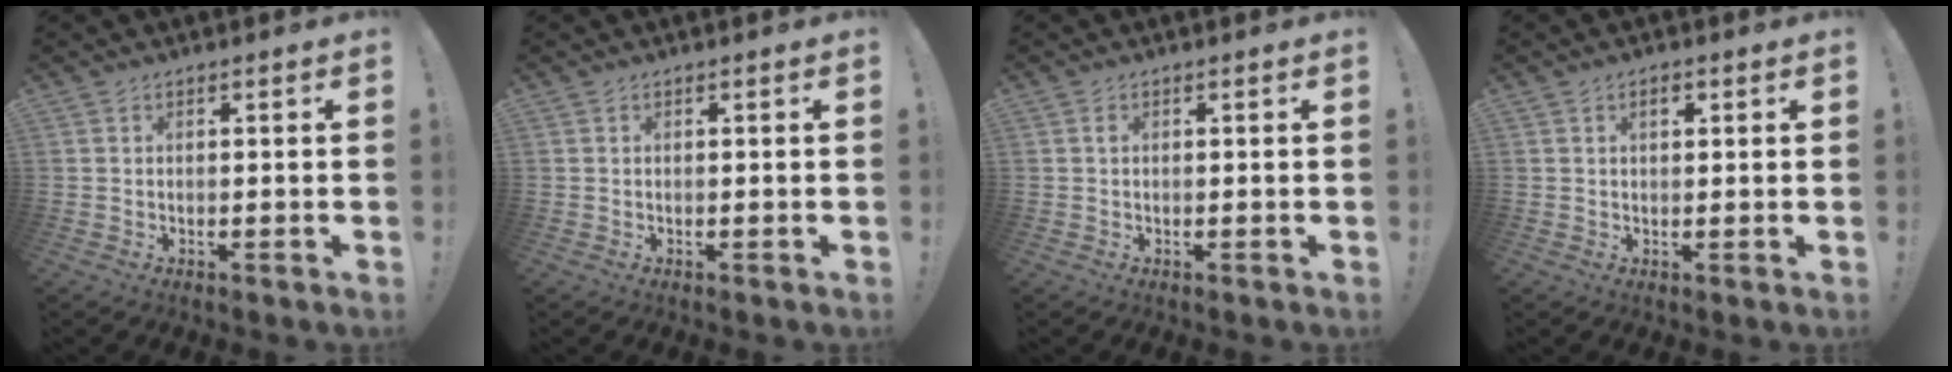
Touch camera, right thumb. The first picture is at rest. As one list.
[{"total": 0.0}, {"total": 0.9, "force": [0.0, 0.4, 0.8], "torque": [-0.020, 0.005, 0.001]}, {"total": 1.8, "force": [0.7, 1.0, 1.3], "torque": [-0.020, 0.001, 0.010]}]